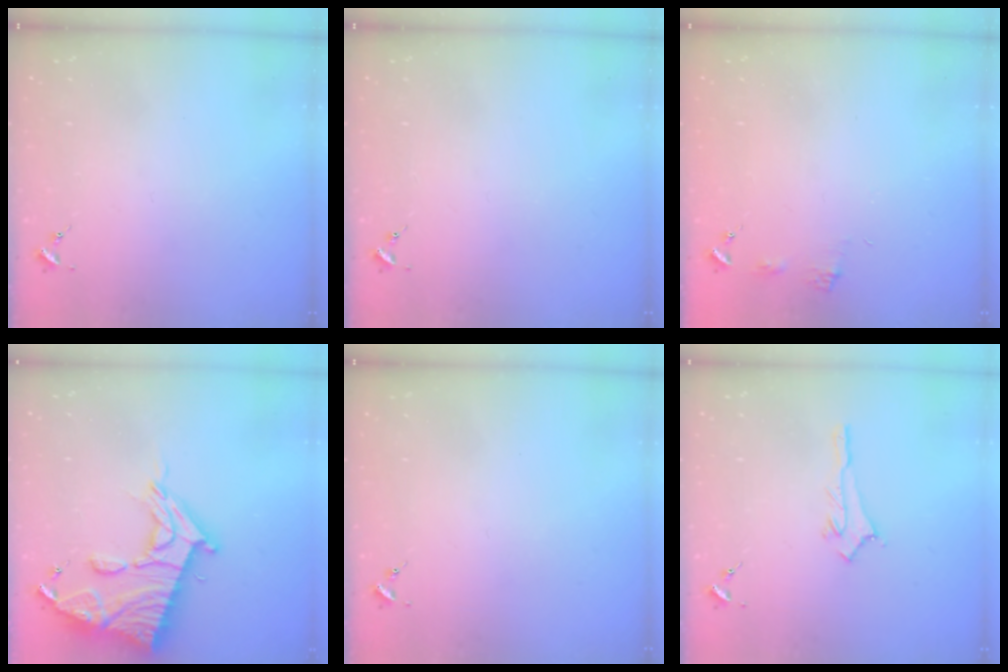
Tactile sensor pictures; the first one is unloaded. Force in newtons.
{"total": 0.0}
{"total": 5.1, "press": 5.0, "slide": 0.7}
{"total": 19.3, "press": 19.3, "slide": 1.6}
{"total": 0.0}
{"total": 2.9, "press": 2.9, "slide": 0.3}